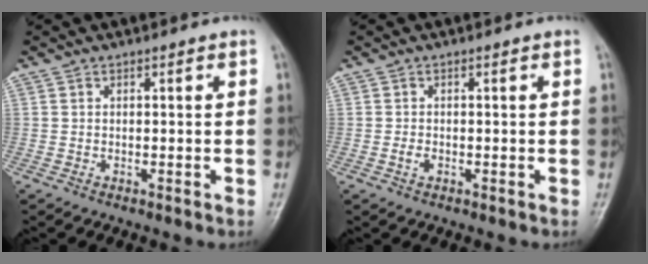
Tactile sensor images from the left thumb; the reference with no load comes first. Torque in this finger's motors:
{"motor_torque": [-0.34, 0.22, 0.22, 0.02, 0.00]}